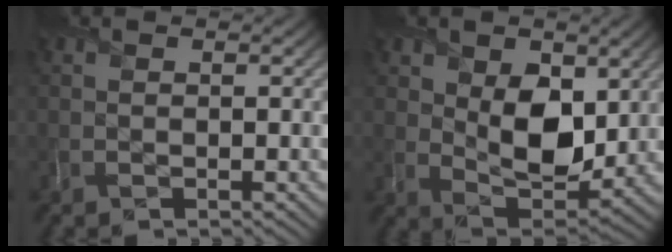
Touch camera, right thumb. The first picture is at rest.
{"total": 8.2, "force": [2.2, 5.0, 6.1], "torque": [-0.123, -0.012, 0.039]}